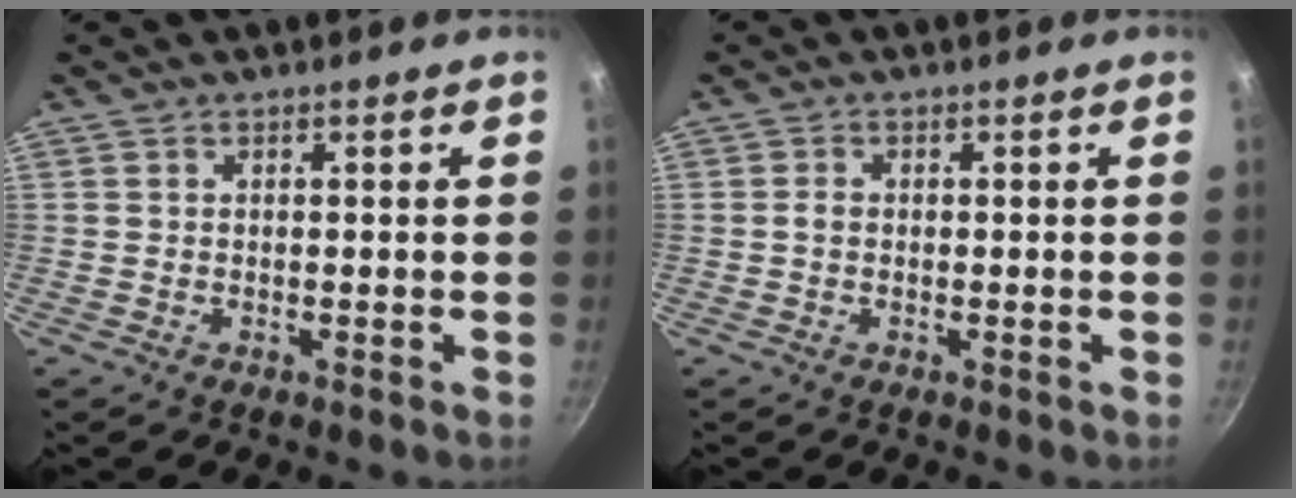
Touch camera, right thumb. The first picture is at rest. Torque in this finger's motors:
{"motor_torque": [-0.07, -0.13, 0.46, -0.41, -0.02]}